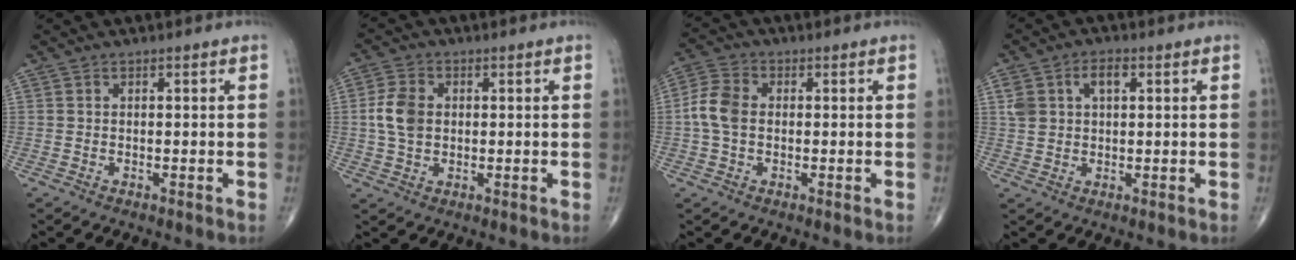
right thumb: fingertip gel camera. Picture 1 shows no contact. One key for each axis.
{"total": 6.5, "fx": 0.4, "fy": 4.7, "fz": 4.5, "tx": -0.087, "ty": 0.005, "tz": 0.007}
{"total": 6.3, "fx": -0.1, "fy": 4.4, "fz": 4.5, "tx": -0.100, "ty": 0.017, "tz": -0.009}
{"total": 6.1, "fx": 1.9, "fy": 3.8, "fz": 4.3, "tx": -0.074, "ty": 0.010, "tz": 0.038}